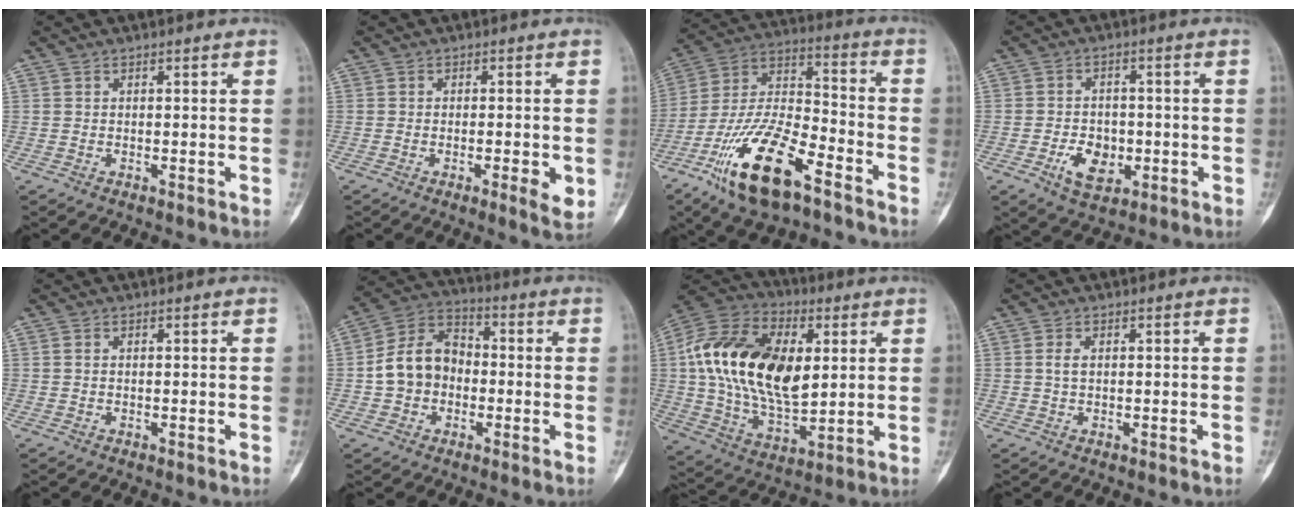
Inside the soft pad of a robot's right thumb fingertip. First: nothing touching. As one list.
[{"total": 4.4, "force": [-1.0, 1.0, 4.2], "torque": [-0.060, -0.009, -0.014]}, {"total": 19.9, "force": [-11.5, 7.5, 14.5], "torque": [-0.277, 0.063, -0.213]}, {"total": 6.8, "force": [-2.2, 4.7, 4.4], "torque": [-0.055, 0.009, -0.032]}, {"total": 0.6, "force": [0.2, 0.4, 0.4], "torque": [-0.010, 0.002, 0.003]}, {"total": 11.3, "force": [-1.3, 9.0, 6.7], "torque": [-0.101, 0.040, -0.035]}, {"total": 25.4, "force": [4.5, 15.0, 20.0], "torque": [-0.362, -0.008, 0.073]}, {"total": 1.6, "force": [0.3, 0.9, 1.3], "torque": [-0.025, 0.003, 0.007]}]